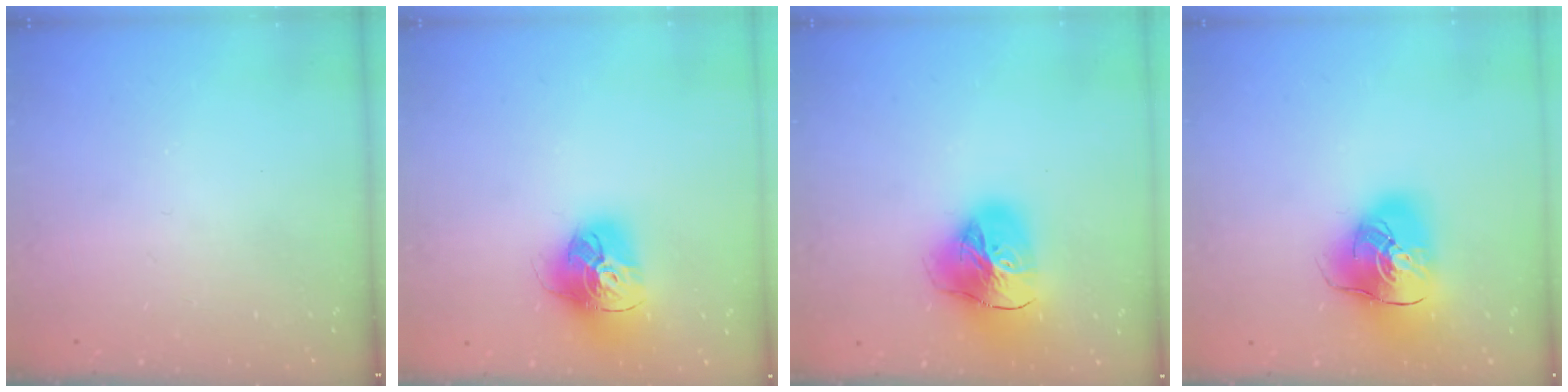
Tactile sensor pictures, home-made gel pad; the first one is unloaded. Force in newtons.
{"total": 17.0, "press": 16.9, "slide": 1.7}
{"total": 23.3, "press": 23.2, "slide": 2.4}
{"total": 16.3, "press": 16.1, "slide": 2.8}